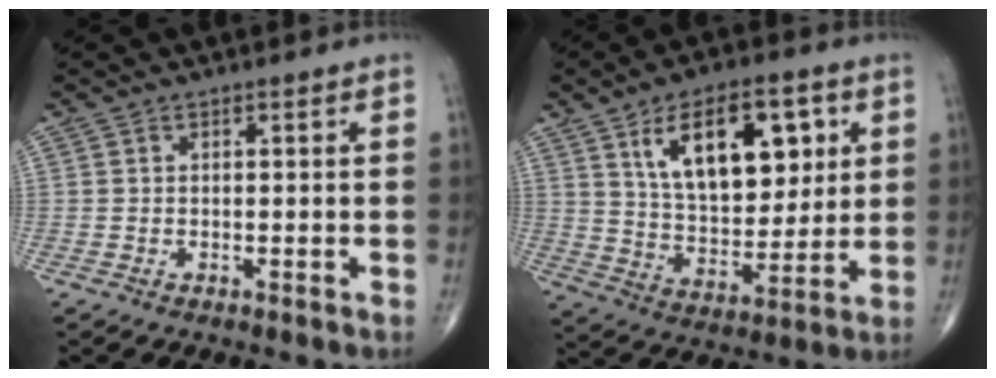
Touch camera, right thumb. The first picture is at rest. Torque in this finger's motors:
{"motor_torque": [-1.12, 1.85, 0.93, 0.83, 0.12]}